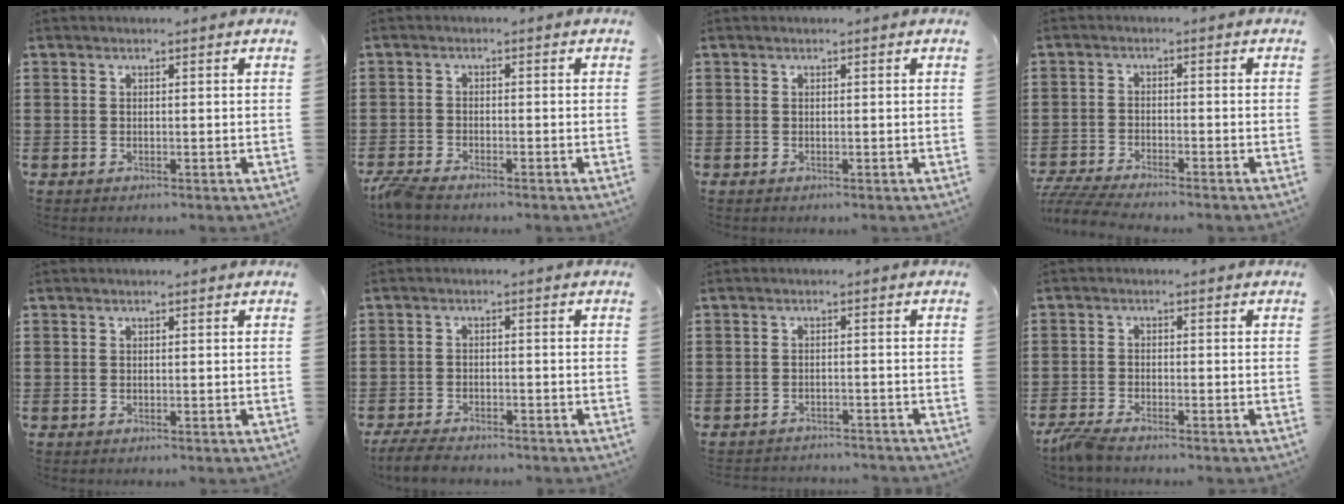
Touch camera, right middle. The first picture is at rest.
{"total": 3.0, "force": [-2.7, 0.3, 1.2], "torque": [-0.040, -0.006, -0.059]}
{"total": 0.0}
{"total": 4.2, "force": [-4.0, 0.0, 1.1], "torque": [-0.040, -0.012, -0.086]}
{"total": 0.0}
{"total": 3.6, "force": [-3.4, 0.6, 1.0], "torque": [-0.032, -0.003, -0.073]}
{"total": 2.0, "force": [-2.0, 0.1, -0.1], "torque": [-0.005, -0.001, -0.043]}
{"total": 3.1, "force": [-2.7, 0.3, 1.4], "torque": [-0.044, -0.007, -0.060]}